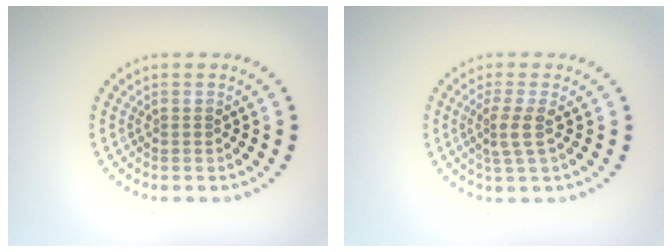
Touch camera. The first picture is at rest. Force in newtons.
{"total": 2.2, "press": 1.7, "slide": 1.5}